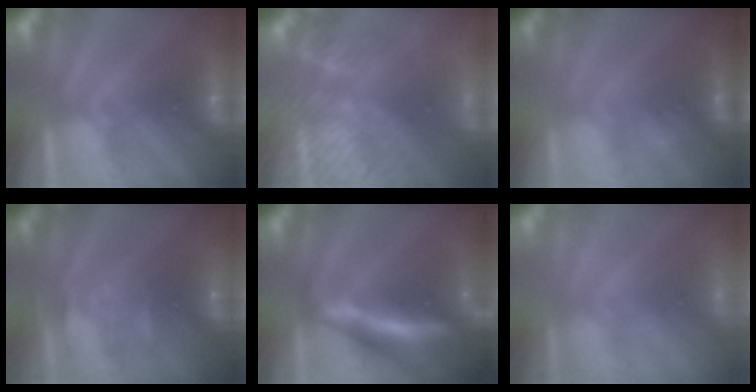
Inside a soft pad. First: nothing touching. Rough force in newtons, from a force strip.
{"total": 10.8}
{"total": 1.9}
{"total": 2.5}
{"total": 7.1}
{"total": 8.1}